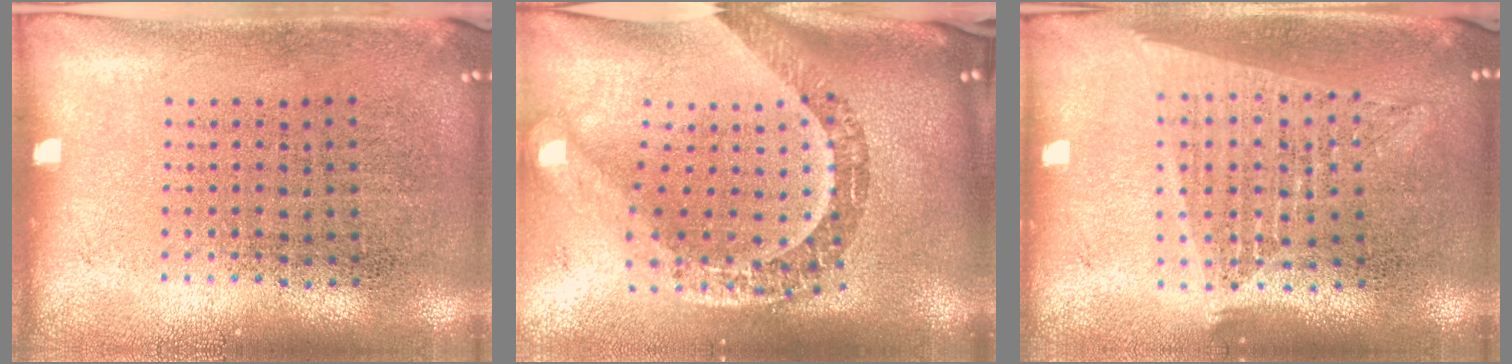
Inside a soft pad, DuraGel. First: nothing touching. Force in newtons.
{"total": 3.5, "press": 2.5, "slide": 2.4}
{"total": 1.8, "press": 1.6, "slide": 0.8}